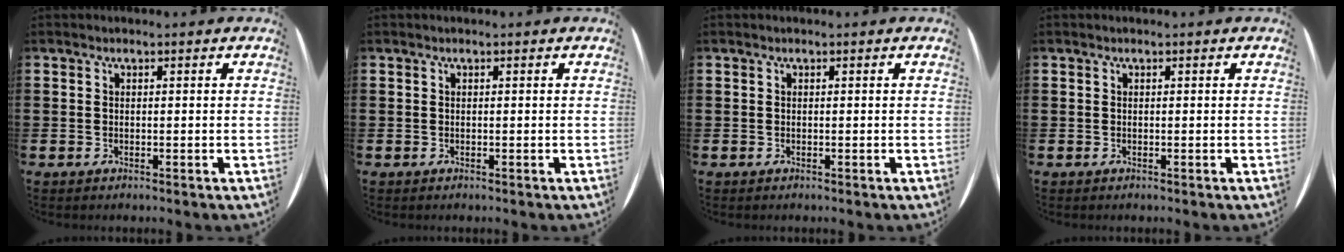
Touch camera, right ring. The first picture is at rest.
{"total": 0.0}
{"total": 0.0}
{"total": 0.0}